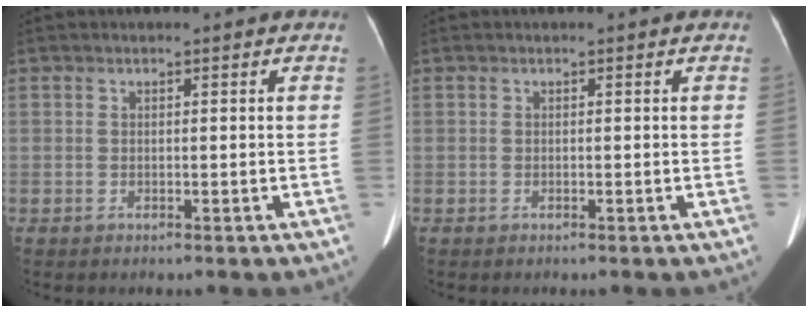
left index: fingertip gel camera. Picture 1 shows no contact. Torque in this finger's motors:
{"motor_torque": [0.02, -0.02, -0.02, -0.01]}